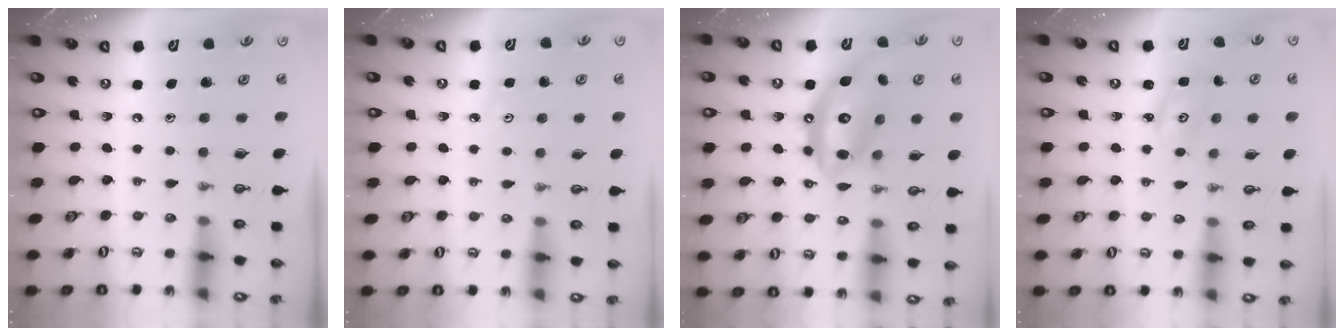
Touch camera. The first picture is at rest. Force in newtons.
{"total": 2.6, "press": 2.6, "slide": 0.5}
{"total": 15.1, "press": 15.0, "slide": 1.8}
{"total": 1.8, "press": 1.8, "slide": 0.1}